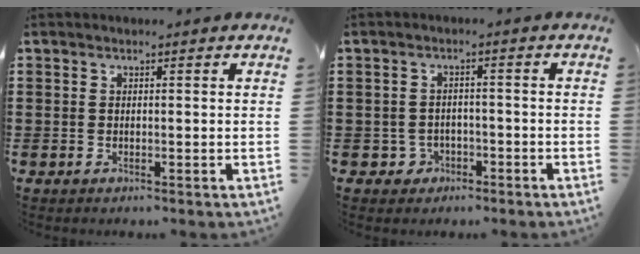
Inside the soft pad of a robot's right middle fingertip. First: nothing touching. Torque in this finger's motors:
{"motor_torque": [0.82, 1.04, -0.06, -0.01]}